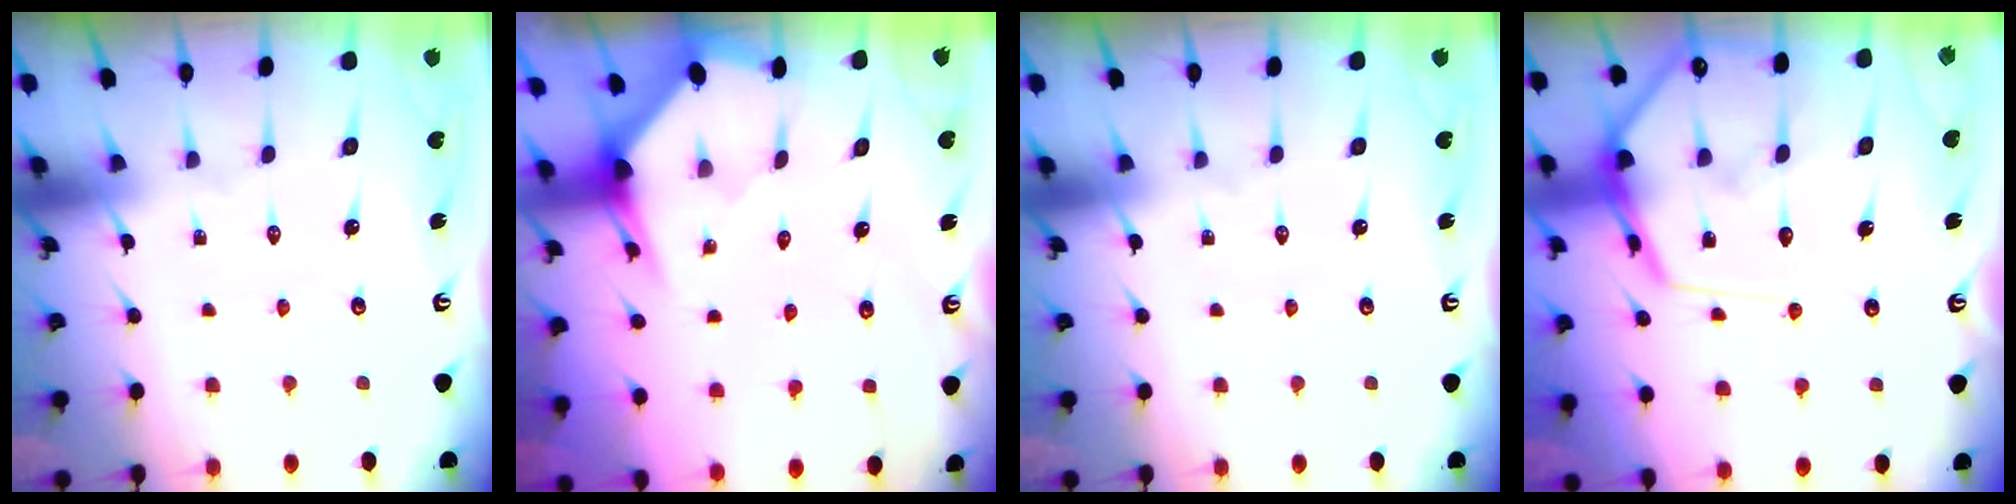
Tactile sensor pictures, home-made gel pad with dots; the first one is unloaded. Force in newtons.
{"total": 2.8, "press": 2.8, "slide": 0.2}
{"total": 0.0}
{"total": 14.1, "press": 14.1, "slide": 1.2}